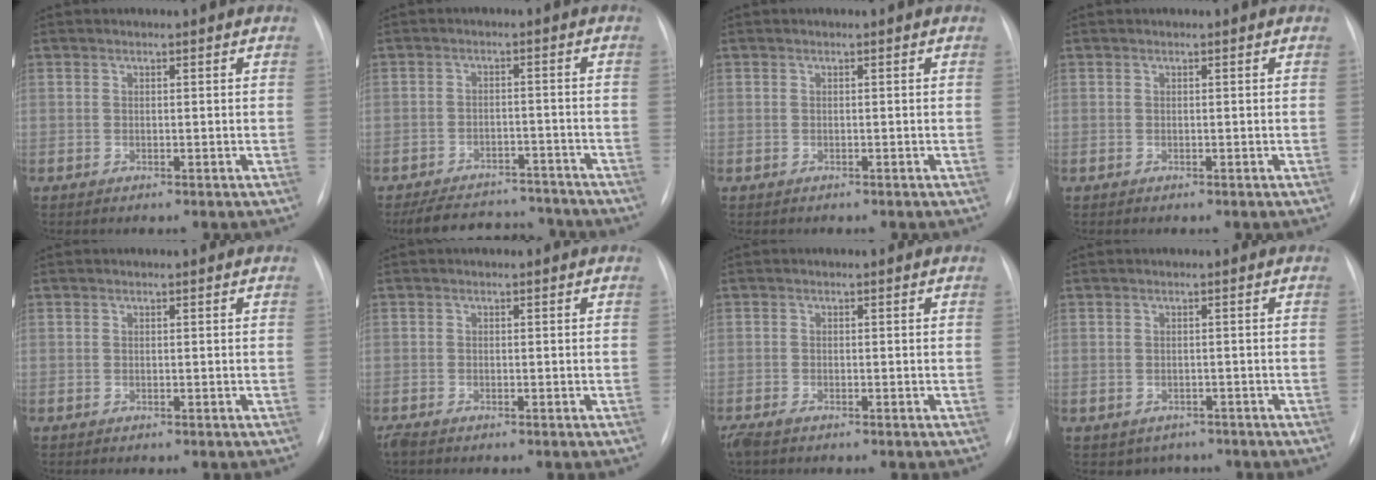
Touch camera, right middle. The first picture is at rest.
{"total": 12.2, "force": [-11.2, 4.1, 2.9], "torque": [-0.046, 0.012, -0.150]}
{"total": 0.0}
{"total": 0.0}
{"total": 0.0}
{"total": 1.7, "force": [-1.3, 0.5, 0.9], "torque": [-0.020, -0.005, -0.023]}
{"total": 2.6, "force": [-2.0, 0.9, 1.5], "torque": [-0.035, -0.008, -0.033]}
{"total": 3.6, "force": [-2.6, 2.5, 0.4], "torque": [-0.001, 0.010, -0.032]}